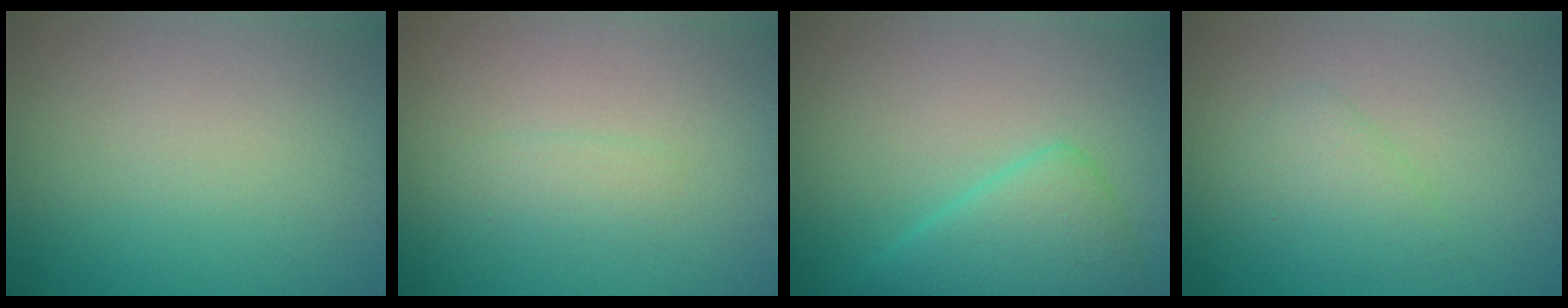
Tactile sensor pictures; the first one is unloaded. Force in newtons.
{"total": 1.1, "press": 1.1, "slide": 0.1}
{"total": 4.6, "press": 4.6, "slide": 0.3}
{"total": 2.2, "press": 2.2, "slide": 0.2}